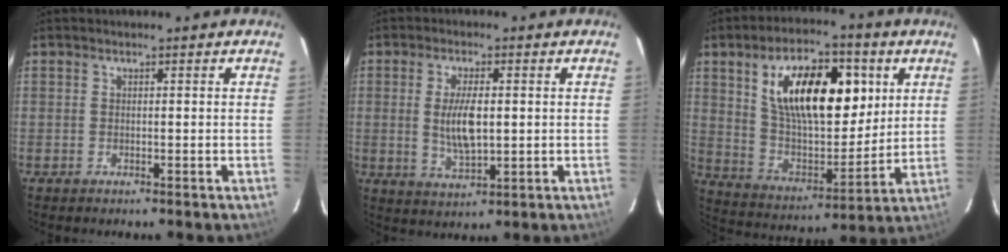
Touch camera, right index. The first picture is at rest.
{"total": 7.4, "force": [0.4, 3.0, 6.8], "torque": [-0.129, -0.005, 0.012]}
{"total": 21.4, "force": [7.2, 10.8, 17.0], "torque": [-0.282, 0.010, 0.132]}